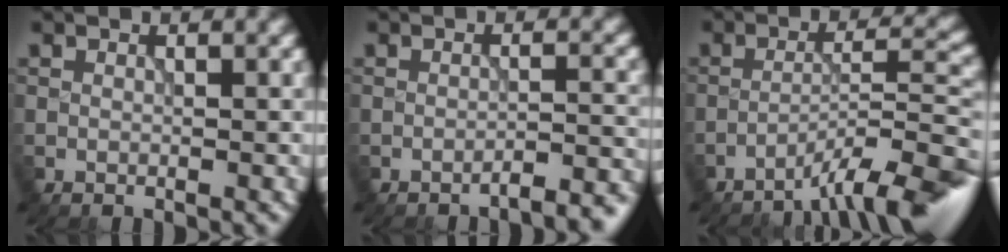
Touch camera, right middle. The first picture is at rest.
{"total": 3.4, "force": [-2.7, 0.7, 1.9], "torque": [-0.017, 0.009, -0.041]}
{"total": 7.6, "force": [-5.4, 1.0, 5.2], "torque": [-0.067, 0.016, -0.092]}